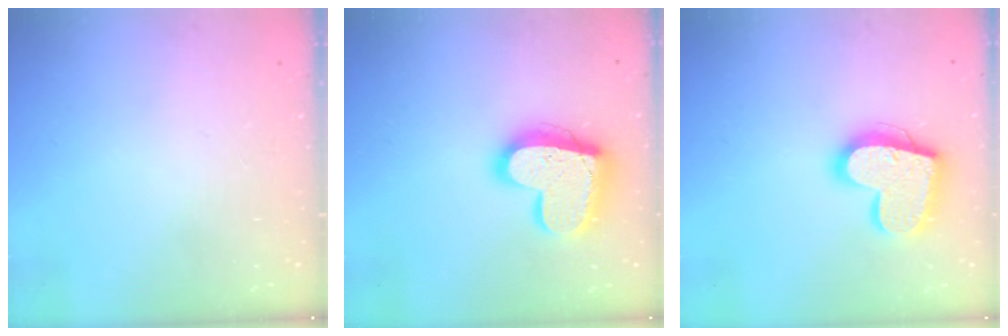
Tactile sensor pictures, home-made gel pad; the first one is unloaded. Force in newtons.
{"total": 18.2, "press": 18.2, "slide": 1.6}
{"total": 18.3, "press": 18.2, "slide": 1.4}